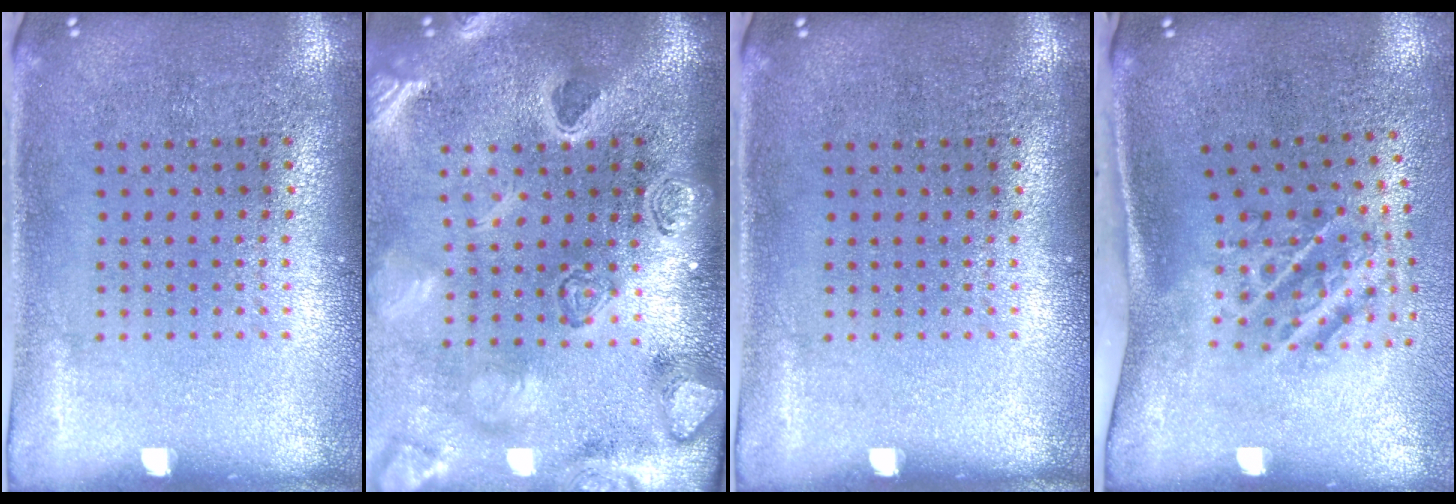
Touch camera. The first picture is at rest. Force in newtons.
{"total": 4.1, "press": 3.3, "slide": 2.5}
{"total": 0.0}
{"total": 2.0, "press": 1.2, "slide": 1.6}